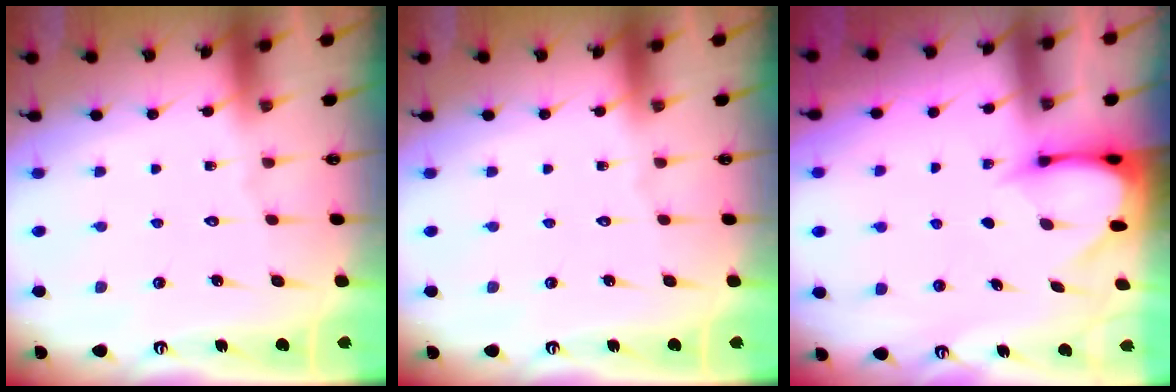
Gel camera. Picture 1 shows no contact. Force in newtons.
{"total": 0.0}
{"total": 3.2, "press": 3.2, "slide": 0.3}